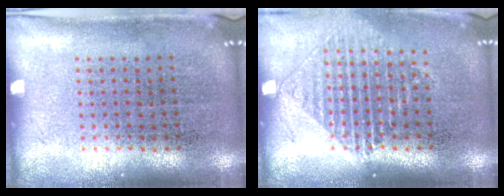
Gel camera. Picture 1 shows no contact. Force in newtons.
{"total": 1.2, "press": 1.2, "slide": 0.4}